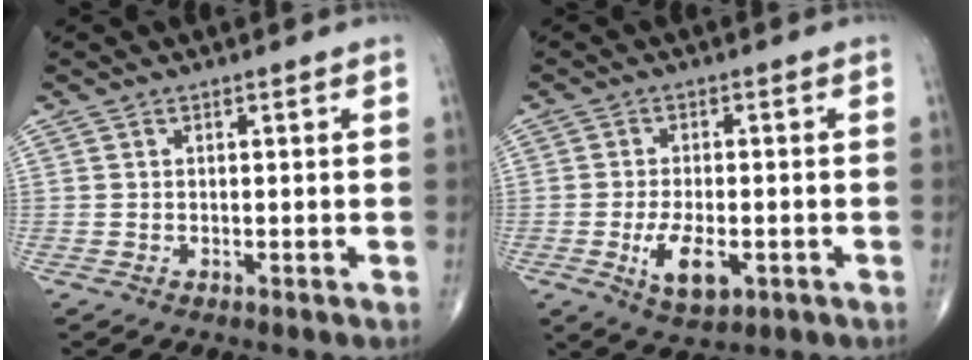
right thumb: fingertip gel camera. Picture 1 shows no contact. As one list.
[{"total": 7.4, "force": [-2.3, 3.6, 6.1], "torque": [-0.104, -0.003, -0.031]}]